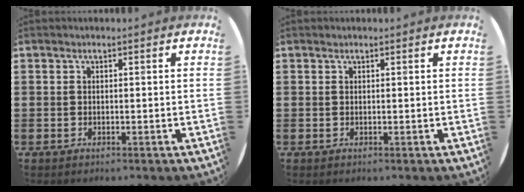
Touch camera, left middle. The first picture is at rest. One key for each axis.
{"total": 0.0}